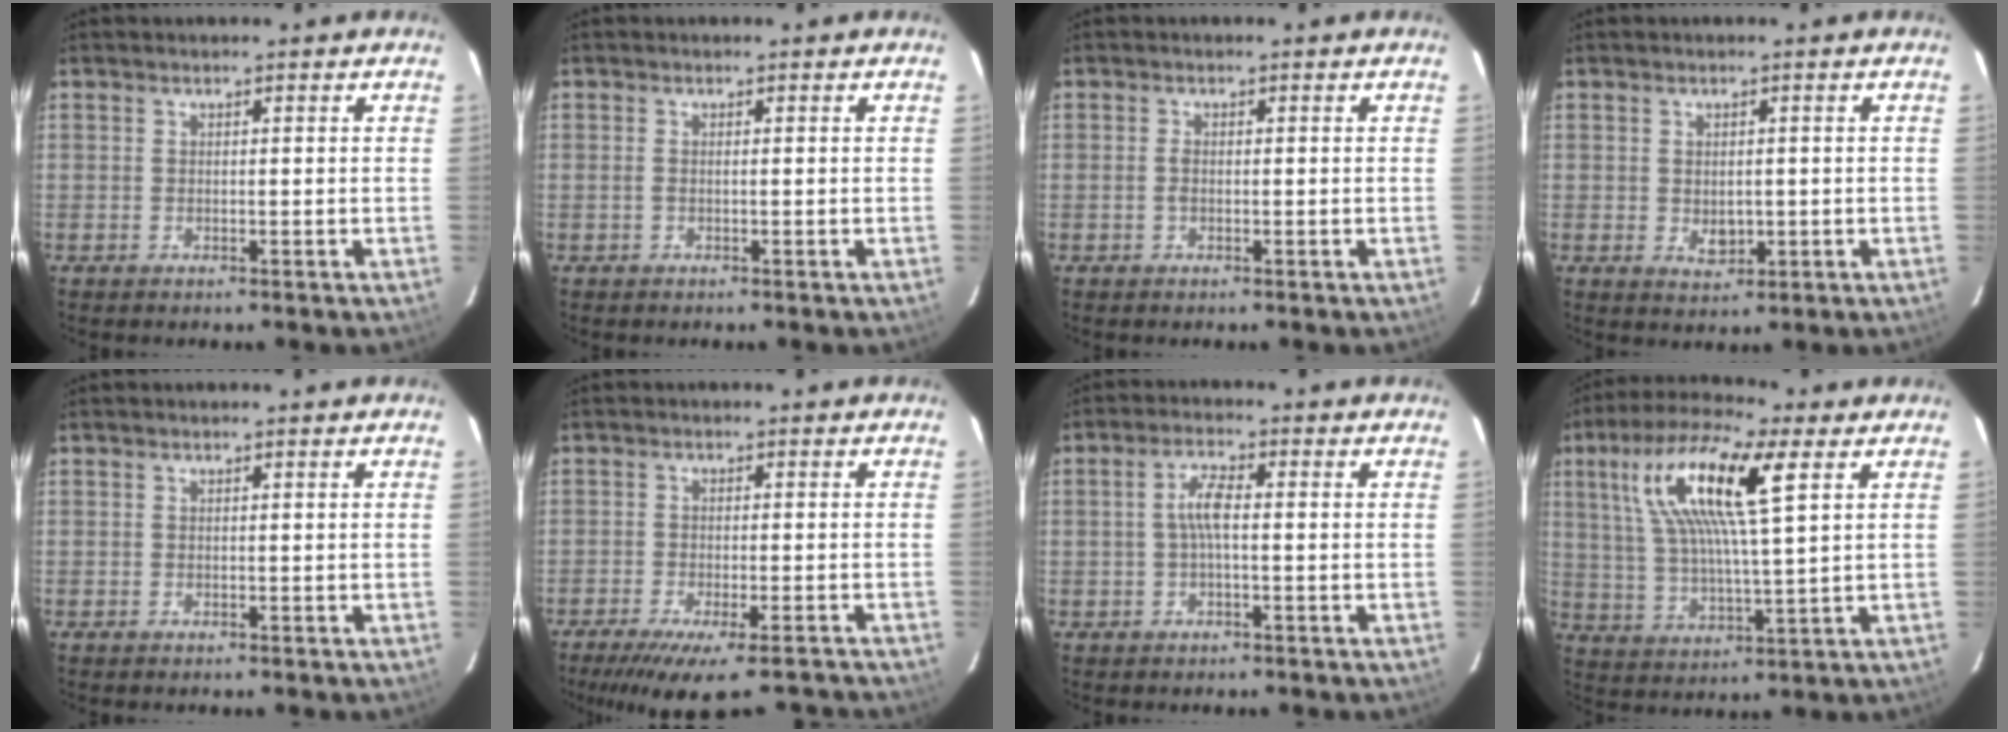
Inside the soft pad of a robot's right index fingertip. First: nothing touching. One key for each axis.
{"total": 0.6, "fx": -0.2, "fy": 0.0, "fz": 0.6, "tx": -0.012, "ty": 0.002, "tz": -0.005}
{"total": 1.0, "fx": -0.3, "fy": 0.6, "fz": 0.8, "tx": -0.019, "ty": 0.002, "tz": -0.006}
{"total": 3.4, "fx": -0.3, "fy": 2.5, "fz": 2.2, "tx": -0.036, "ty": -0.003, "tz": 0.000}
{"total": 0.0}
{"total": 12.7, "fx": -10.8, "fy": 2.3, "fz": 6.4, "tx": -0.127, "ty": -0.024, "tz": -0.160}
{"total": 3.9, "fx": -0.3, "fy": 1.0, "fz": 3.7, "tx": -0.077, "ty": 0.011, "tz": -0.005}
{"total": 16.3, "fx": 6.6, "fy": 4.0, "fz": 14.4, "tx": -0.270, "ty": 0.021, "tz": 0.122}